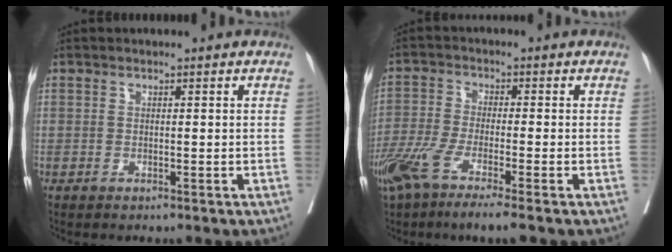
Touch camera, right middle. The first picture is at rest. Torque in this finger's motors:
{"motor_torque": [1.18, -0.96, 0.22, 0.10]}